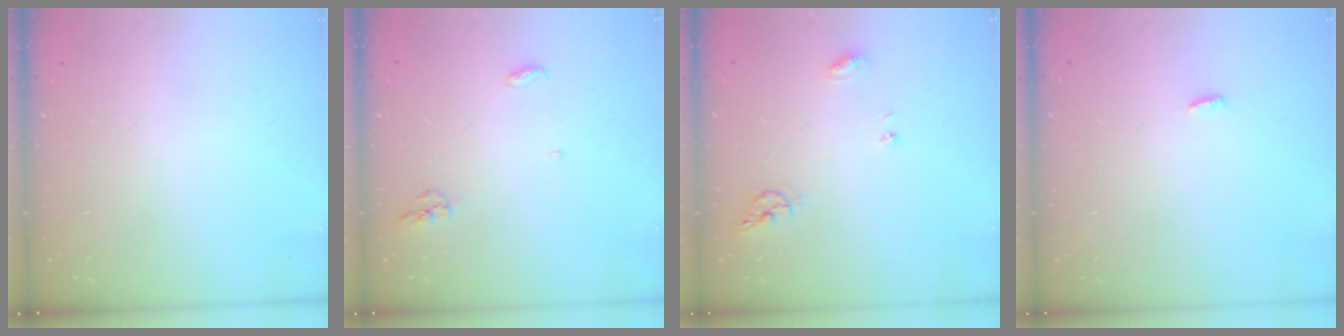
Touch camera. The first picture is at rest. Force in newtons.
{"total": 4.2, "press": 4.1, "slide": 0.9}
{"total": 6.7, "press": 6.7, "slide": 0.3}
{"total": 3.0, "press": 2.9, "slide": 0.8}